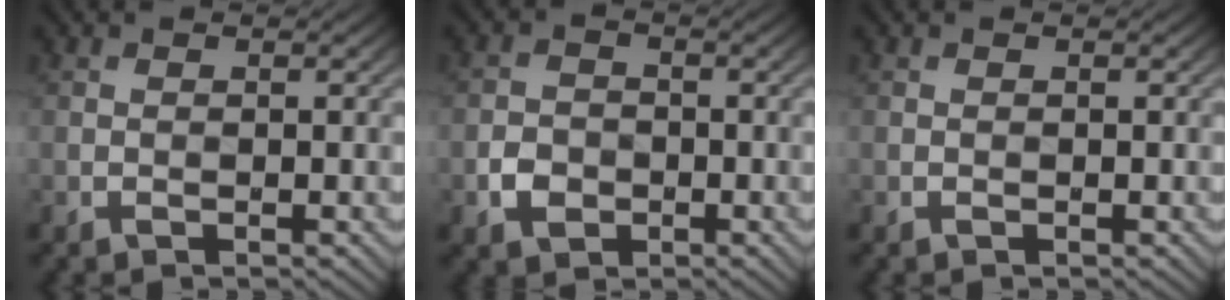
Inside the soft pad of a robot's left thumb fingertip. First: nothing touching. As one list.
[{"total": 2.8, "force": [-1.1, 2.4, 1.0], "torque": [-0.032, -0.009, -0.022]}, {"total": 0.0}]